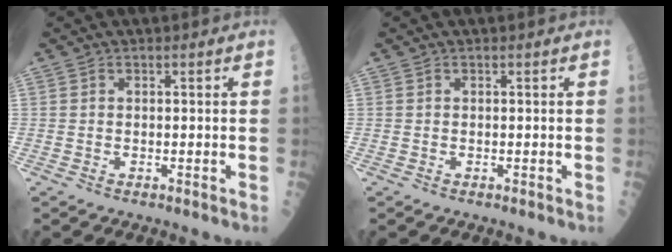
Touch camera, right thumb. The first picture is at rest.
{"total": 0.0}